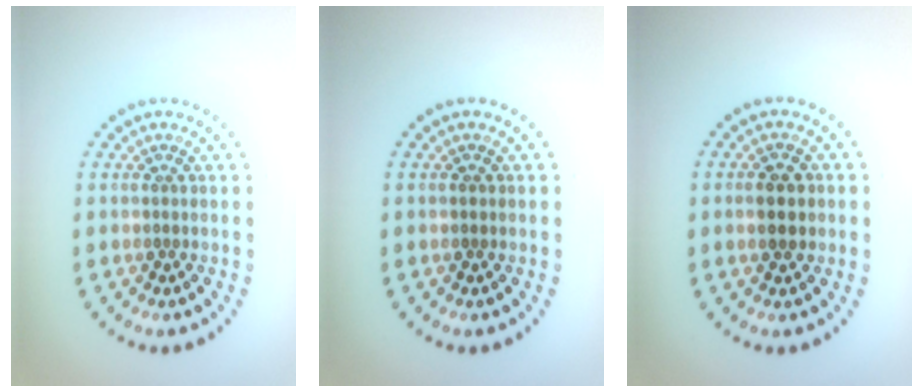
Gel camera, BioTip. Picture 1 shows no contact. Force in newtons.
{"total": 0.5, "press": 0.5, "slide": 0.0}
{"total": 2.9, "press": 2.9, "slide": 0.2}